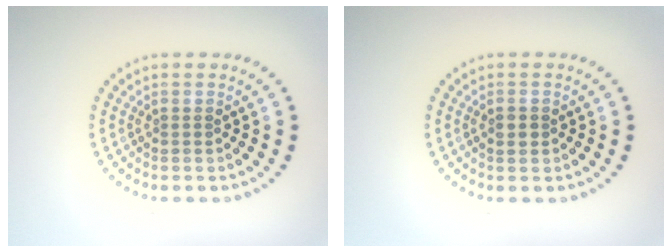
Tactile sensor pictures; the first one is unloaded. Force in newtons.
{"total": 1.4, "press": 1.4, "slide": 0.0}